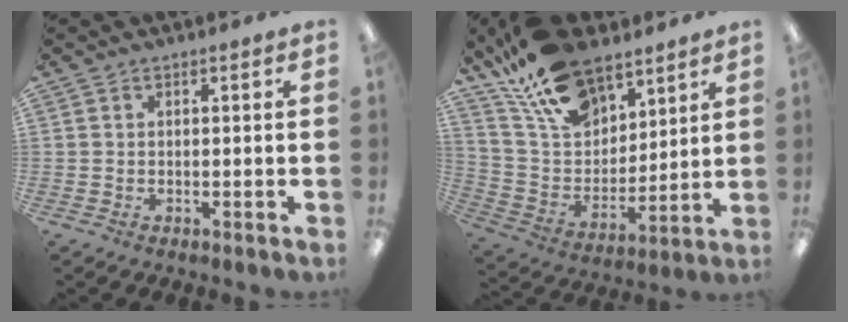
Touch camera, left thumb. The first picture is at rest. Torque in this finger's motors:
{"motor_torque": [1.80, 1.61, 1.39, -1.38, 0.23]}